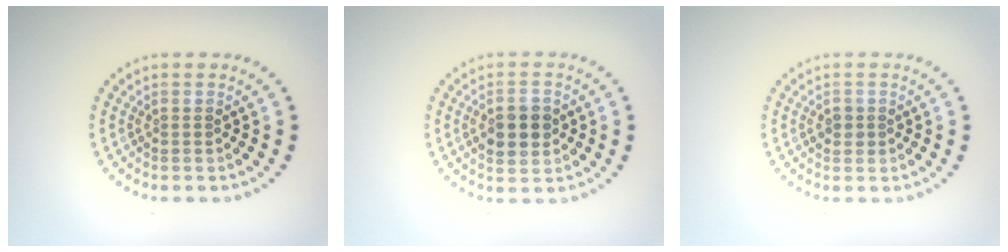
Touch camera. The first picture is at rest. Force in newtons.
{"total": 3.8, "press": 3.8, "slide": 0.2}
{"total": 1.2, "press": 1.2, "slide": 0.4}